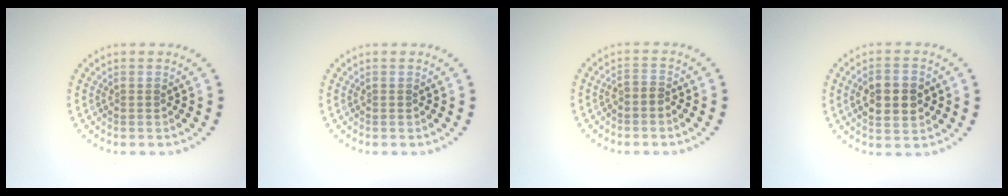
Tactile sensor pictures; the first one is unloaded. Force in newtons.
{"total": 0.0}
{"total": 0.9, "press": 0.6, "slide": 0.6}
{"total": 4.5, "press": 4.5, "slide": 0.1}